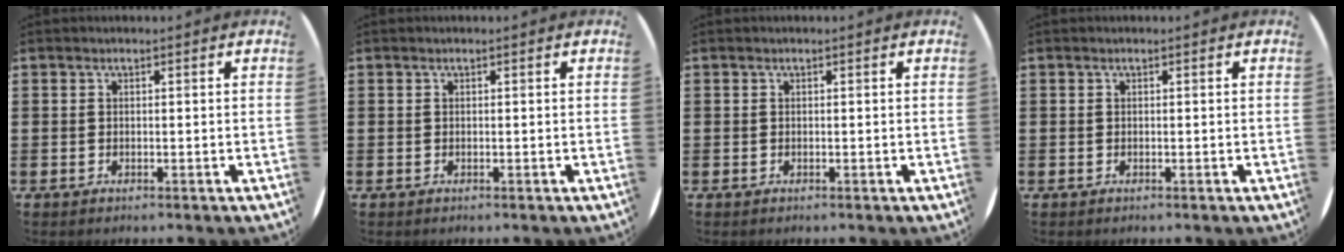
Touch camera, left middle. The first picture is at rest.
{"total": 0.0}
{"total": 0.0}
{"total": 0.0}